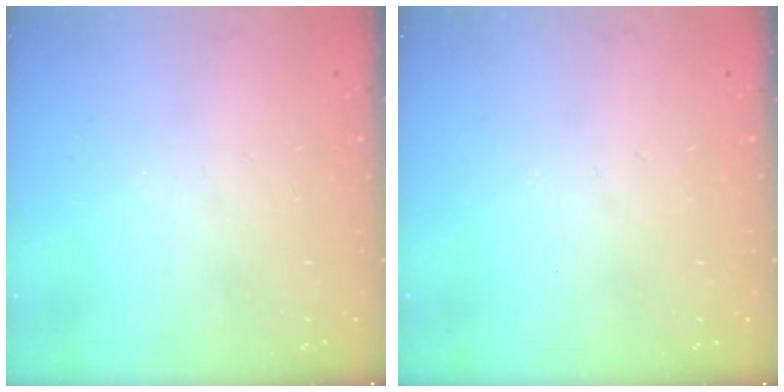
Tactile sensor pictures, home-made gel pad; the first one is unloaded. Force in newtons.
{"total": 0.0}